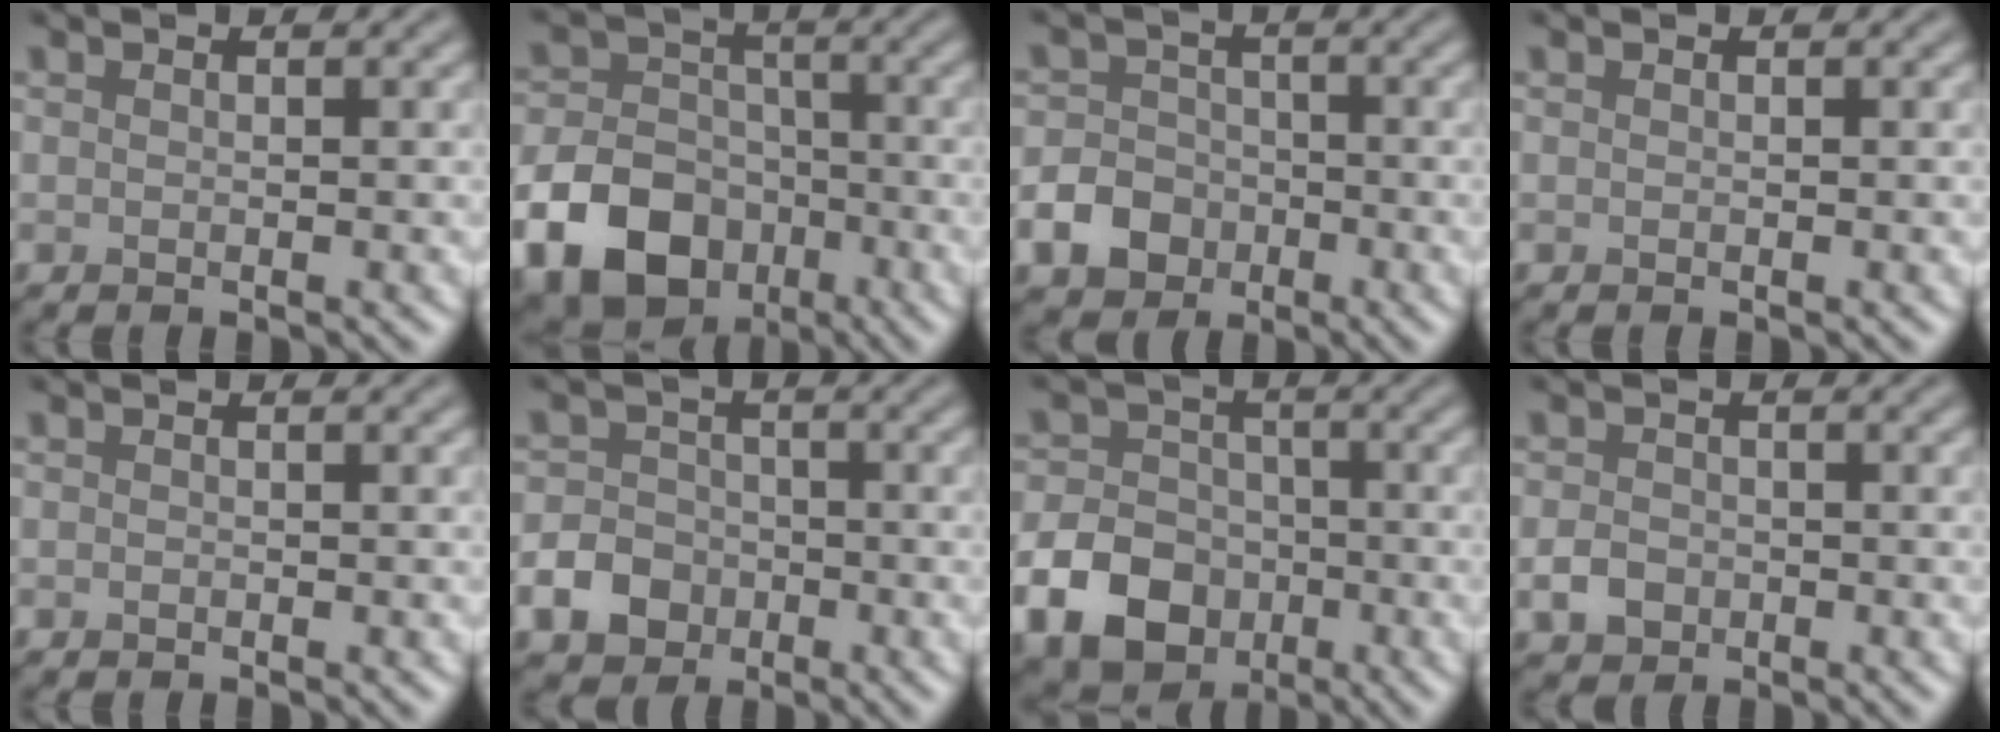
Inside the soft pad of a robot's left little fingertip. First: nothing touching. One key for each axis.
{"total": 12.7, "fx": -6.2, "fy": 9.5, "fz": 5.7, "tx": -0.110, "ty": -0.044, "tz": -0.127}
{"total": 5.2, "fx": -2.5, "fy": 4.2, "fz": 1.8, "tx": -0.023, "ty": -0.005, "tz": -0.061}
{"total": 0.0}
{"total": 0.0}
{"total": 4.5, "fx": -2.1, "fy": 3.7, "fz": 1.6, "tx": -0.023, "ty": -0.002, "tz": -0.051}
{"total": 9.1, "fx": -3.9, "fy": 7.0, "fz": 4.3, "tx": -0.080, "ty": -0.019, "tz": -0.094}
{"total": 2.1, "fx": -0.8, "fy": 1.7, "fz": 1.0, "tx": -0.015, "ty": 0.000, "tz": -0.020}